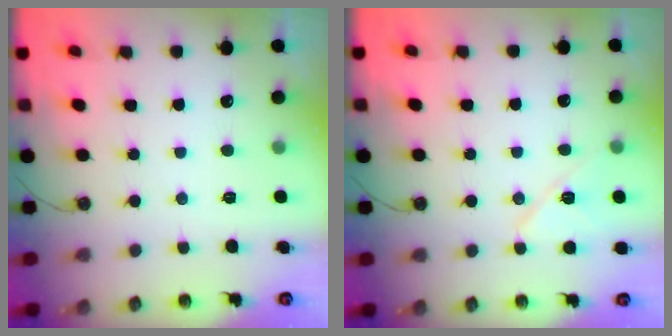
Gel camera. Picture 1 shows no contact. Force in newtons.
{"total": 9.0, "press": 8.9, "slide": 1.5}